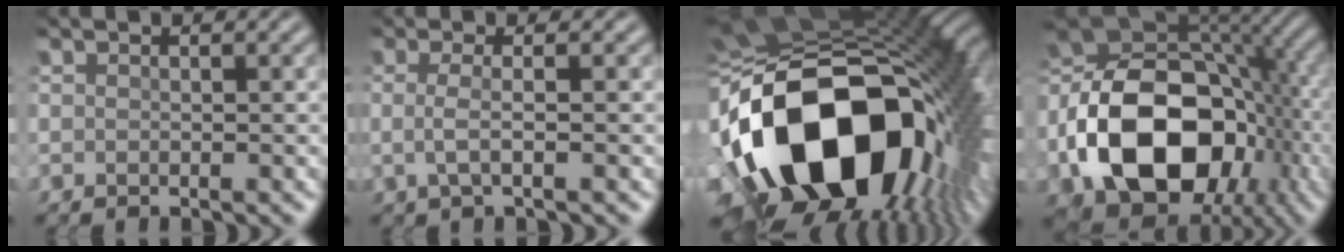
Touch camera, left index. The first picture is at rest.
{"total": 2.0, "force": [-0.1, 0.0, 2.0], "torque": [-0.055, -0.003, -0.003]}
{"total": 20.3, "force": [-5.2, 12.7, 14.9], "torque": [-0.282, -0.014, -0.082]}
{"total": 16.8, "force": [-4.2, 11.3, 11.7], "torque": [-0.233, -0.015, -0.068]}